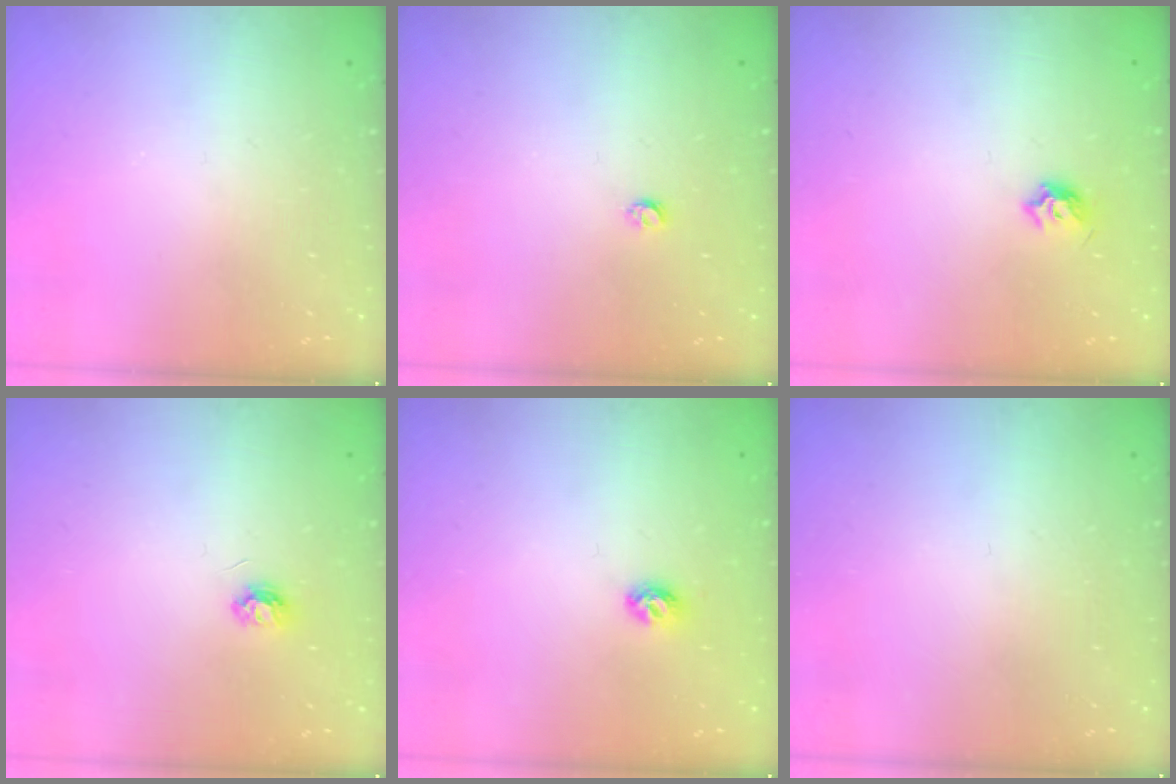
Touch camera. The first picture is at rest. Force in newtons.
{"total": 2.9, "press": 2.8, "slide": 0.5}
{"total": 5.2, "press": 5.1, "slide": 1.0}
{"total": 3.8, "press": 3.8, "slide": 0.5}
{"total": 5.9, "press": 5.9, "slide": 0.8}
{"total": 0.9, "press": 0.9, "slide": 0.1}